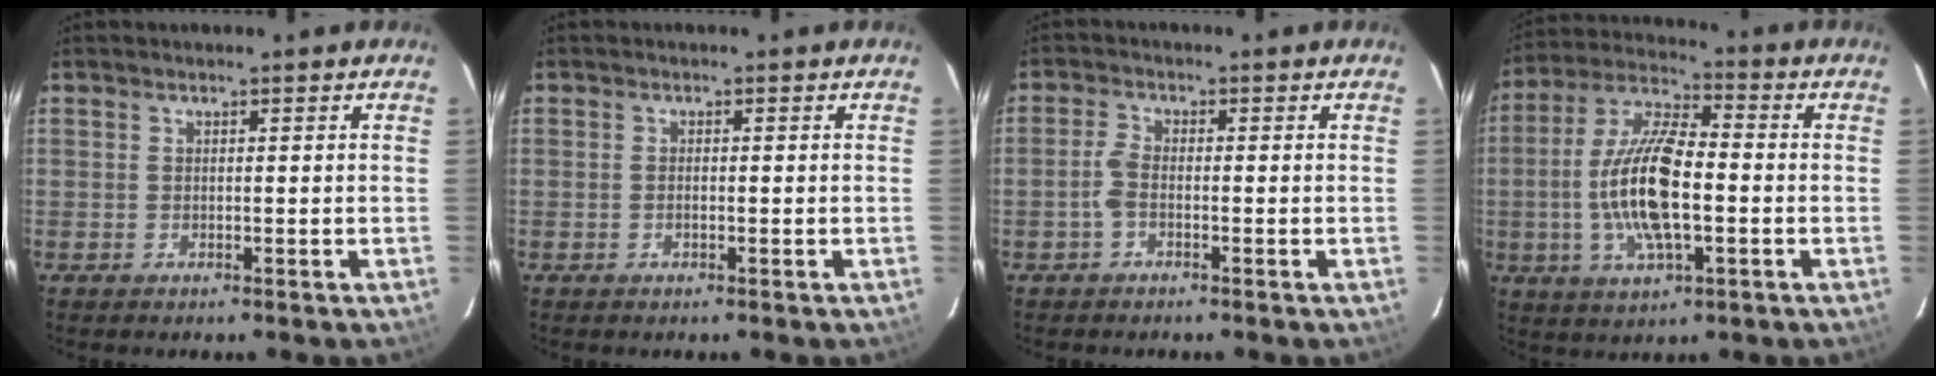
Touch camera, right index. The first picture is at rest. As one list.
[{"total": 1.0, "force": [-0.3, 0.5, 0.8], "torque": [-0.016, 0.002, -0.007]}, {"total": 2.6, "force": [-1.2, 1.1, 2.0], "torque": [-0.052, 0.008, -0.026]}, {"total": 15.6, "force": [-2.4, 5.3, 14.4], "torque": [-0.294, 0.003, -0.048]}]